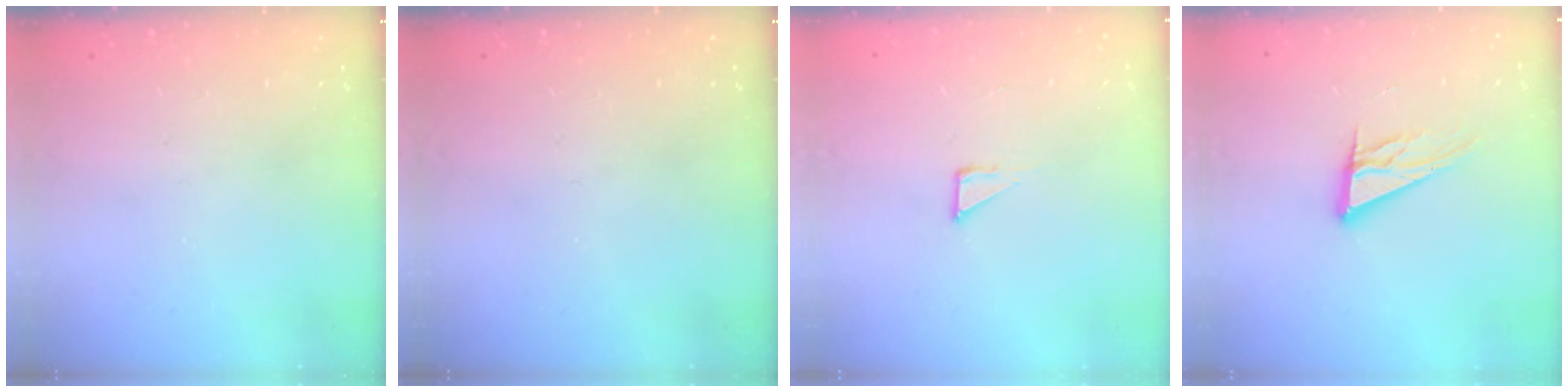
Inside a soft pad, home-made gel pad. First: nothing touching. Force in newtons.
{"total": 0.0}
{"total": 2.6, "press": 2.6, "slide": 0.1}
{"total": 11.5, "press": 11.4, "slide": 1.9}